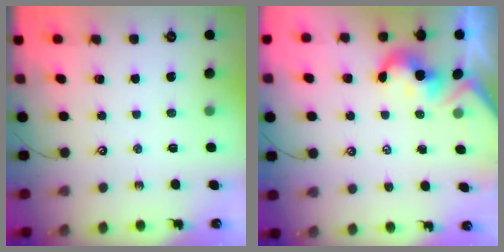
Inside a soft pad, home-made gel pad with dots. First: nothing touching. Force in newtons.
{"total": 2.1, "press": 2.1, "slide": 0.4}